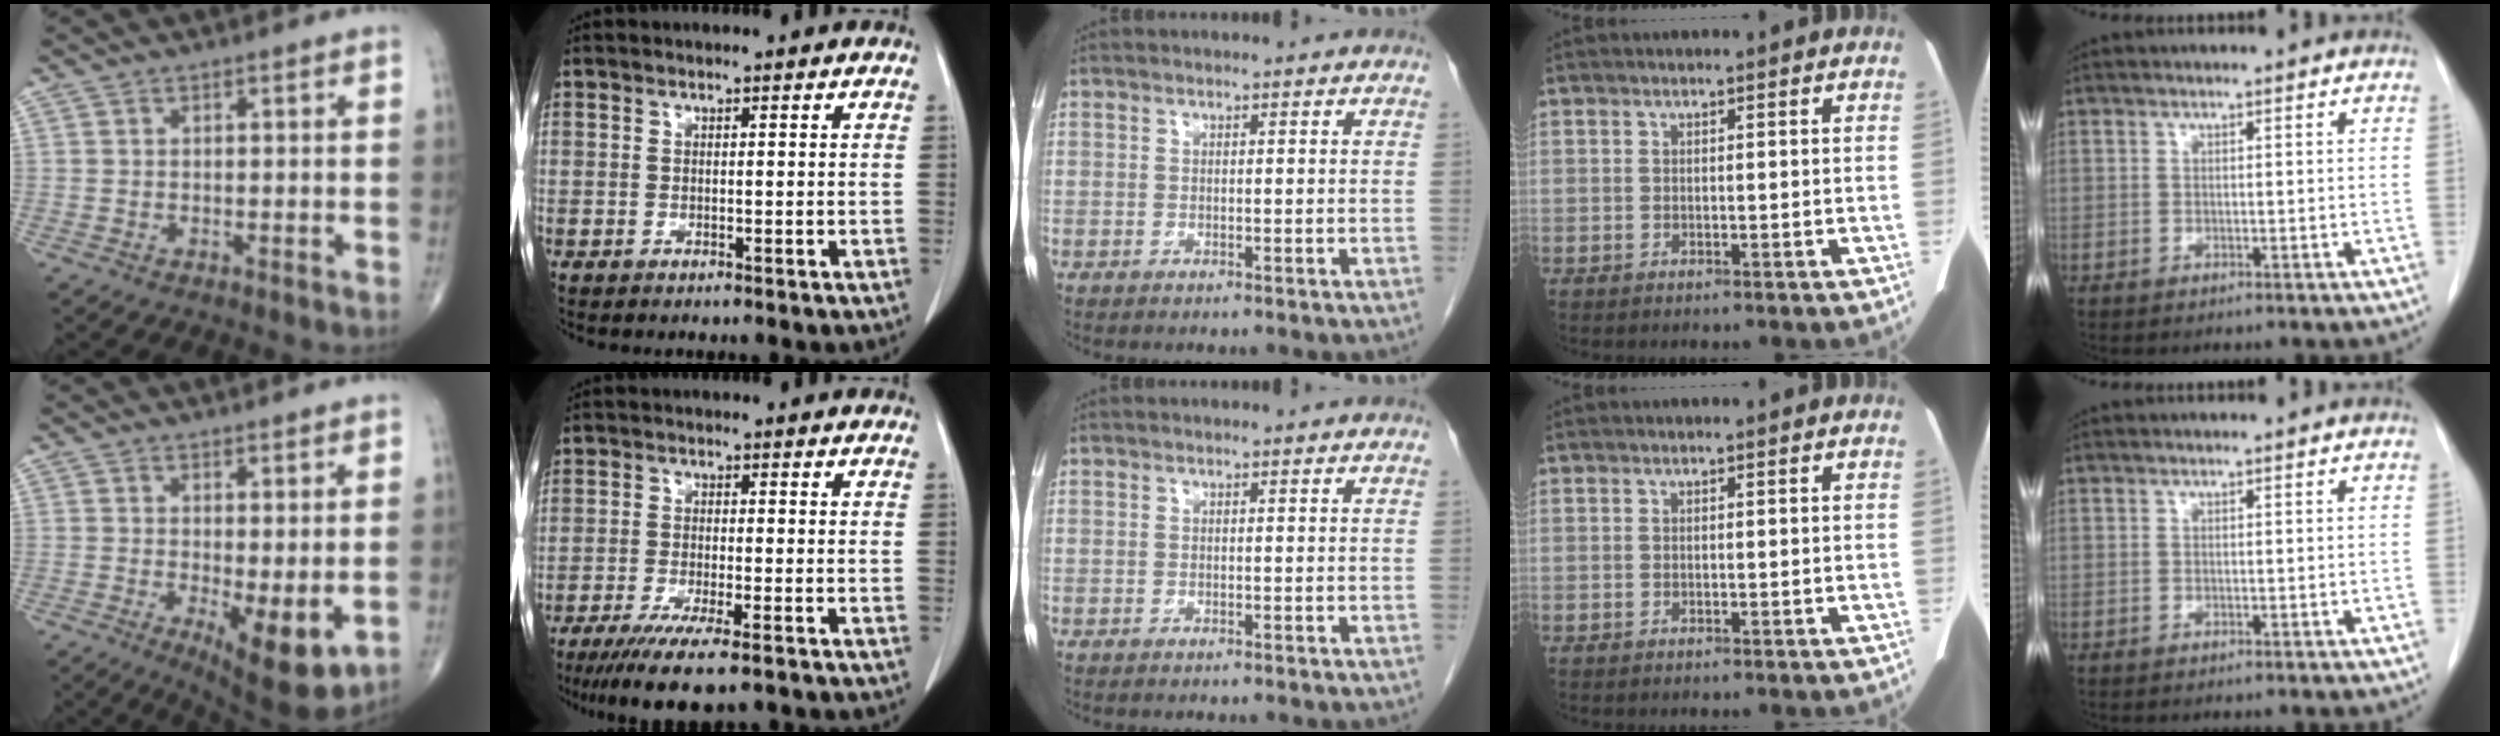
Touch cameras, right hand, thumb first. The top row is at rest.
{"thumb": {"total": 9.4, "force": [-1.7, 3.1, 8.7], "torque": [-0.123, -0.026, -0.016]}, "index": {"total": 10.1, "force": [-7.3, 0.9, 6.9], "torque": [-0.107, -0.023, -0.110]}}